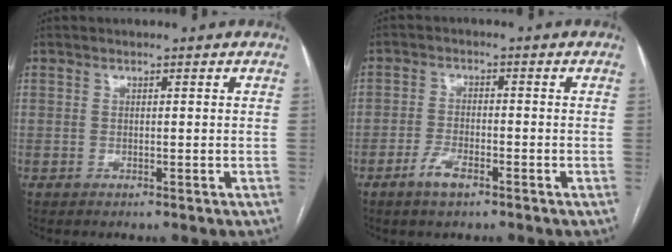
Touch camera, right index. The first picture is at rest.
{"total": 3.6, "force": [-2.4, 1.3, 2.5], "torque": [-0.051, 0.002, -0.045]}